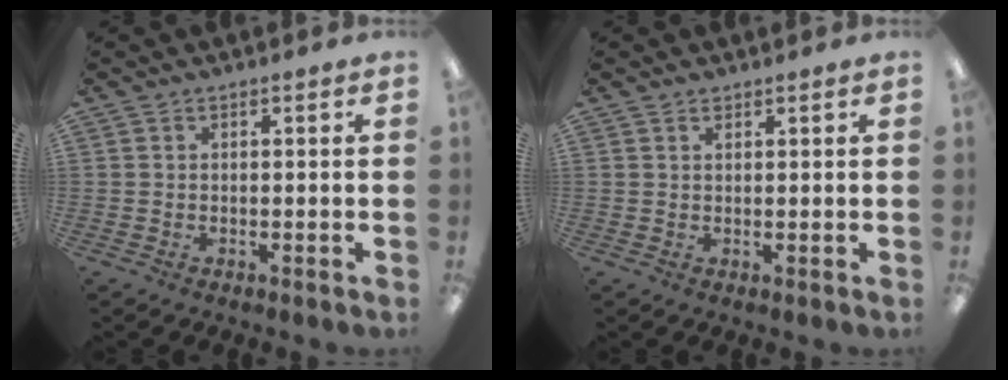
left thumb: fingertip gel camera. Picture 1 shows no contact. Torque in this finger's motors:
{"motor_torque": [0.18, 0.08, -0.32, -0.08, -0.03]}